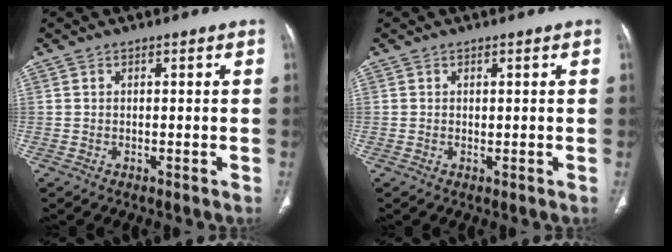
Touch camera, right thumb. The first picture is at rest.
{"total": 0.0}